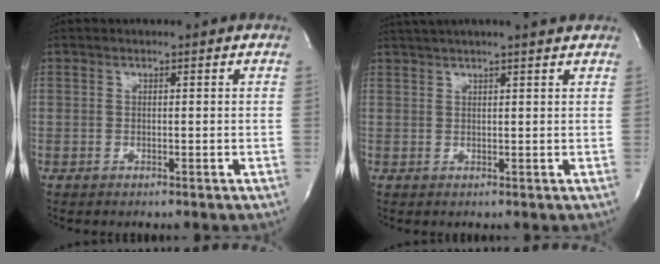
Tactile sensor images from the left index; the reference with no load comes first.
{"total": 7.4, "force": [6.3, -0.2, 3.9], "torque": [-0.062, 0.023, 0.079]}